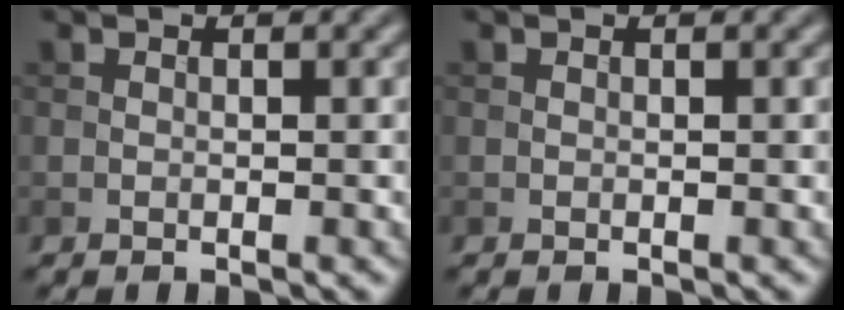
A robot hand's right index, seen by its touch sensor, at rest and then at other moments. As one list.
[{"total": 0.0}]